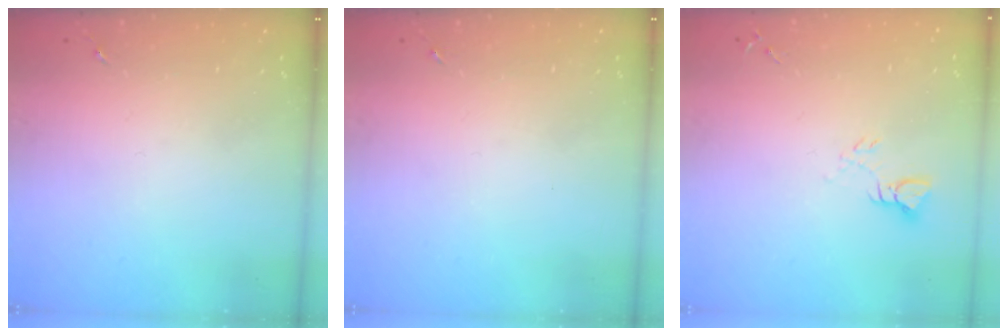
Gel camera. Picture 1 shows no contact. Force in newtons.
{"total": 0.0}
{"total": 3.6, "press": 3.5, "slide": 0.3}